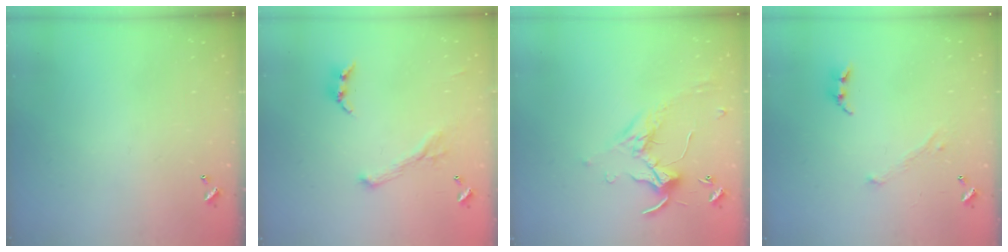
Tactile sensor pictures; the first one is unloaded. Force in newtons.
{"total": 1.1, "press": 0.6, "slide": 0.9}
{"total": 0.0}
{"total": 1.7, "press": 1.6, "slide": 0.5}